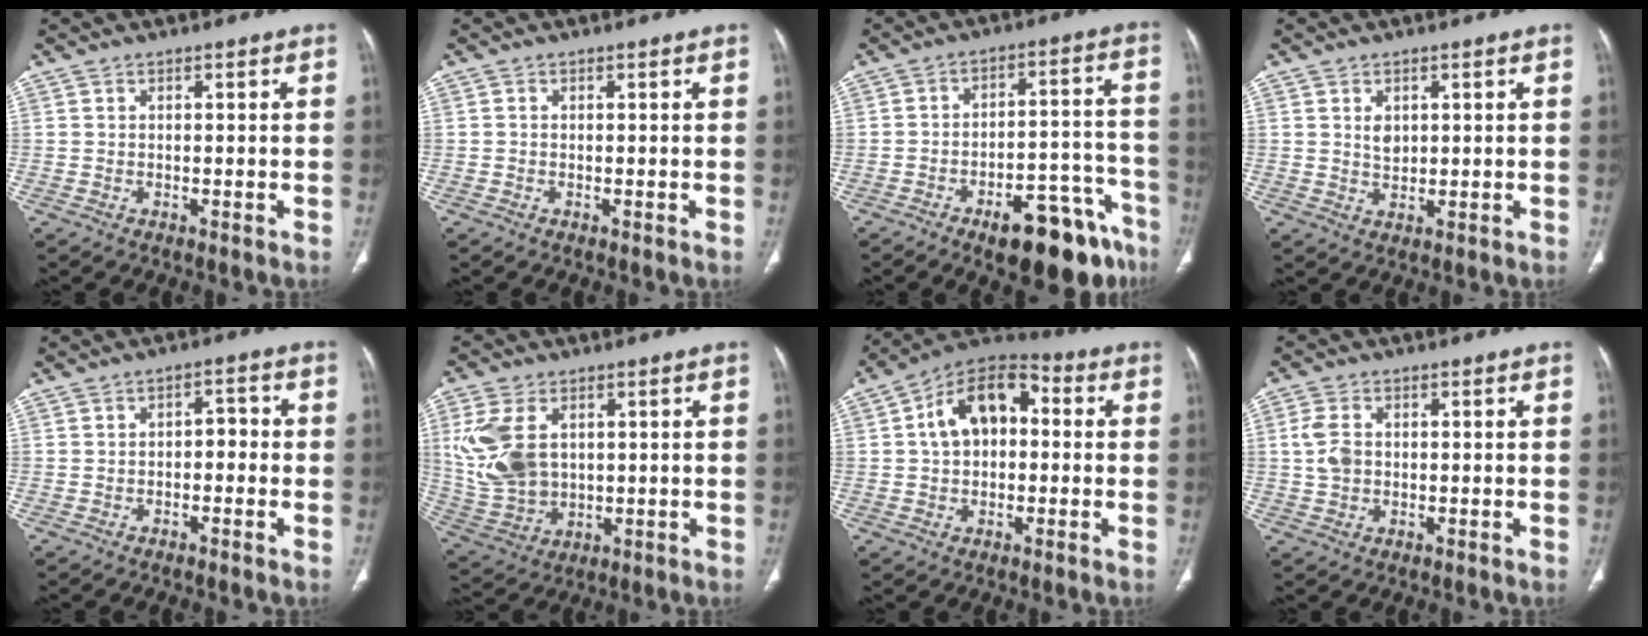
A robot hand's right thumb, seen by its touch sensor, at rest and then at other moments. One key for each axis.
{"total": 0.0}
{"total": 16.9, "fx": -11.1, "fy": 6.3, "fz": 11.0, "tx": -0.084, "ty": 0.089, "tz": -0.155}
{"total": 2.7, "fx": 0.9, "fy": 1.9, "fz": 1.7, "tx": -0.020, "ty": -0.007, "tz": 0.020}
{"total": 3.2, "fx": -0.7, "fy": 2.0, "fz": 2.3, "tx": -0.022, "ty": 0.018, "tz": -0.018}
{"total": 13.2, "fx": 2.8, "fy": 8.9, "fz": 9.4, "tx": -0.194, "ty": -0.004, "tz": 0.071}
{"total": 13.4, "fx": 1.8, "fy": 8.7, "fz": 10.0, "tx": -0.143, "ty": 0.036, "tz": 0.016}
{"total": 4.5, "fx": 0.2, "fy": 3.2, "fz": 3.1, "tx": -0.068, "ty": 0.005, "tz": 0.003}